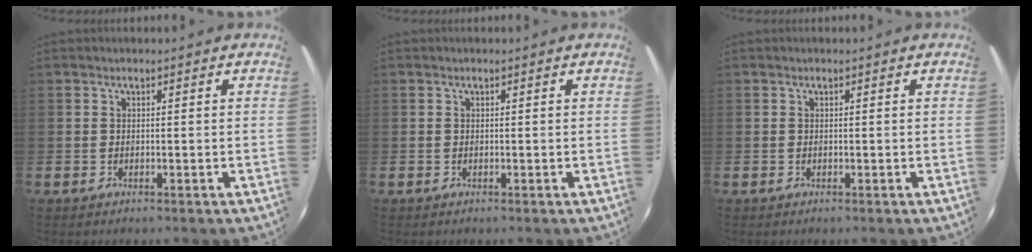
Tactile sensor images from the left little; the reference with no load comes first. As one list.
[{"total": 0.0}, {"total": 0.0}]